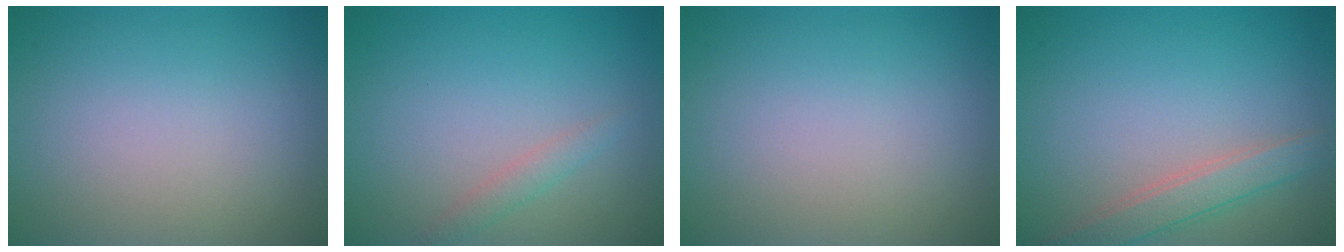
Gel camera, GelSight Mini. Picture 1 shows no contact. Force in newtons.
{"total": 1.3, "press": 1.3, "slide": 0.2}
{"total": 0.0}
{"total": 2.7, "press": 2.7, "slide": 0.1}